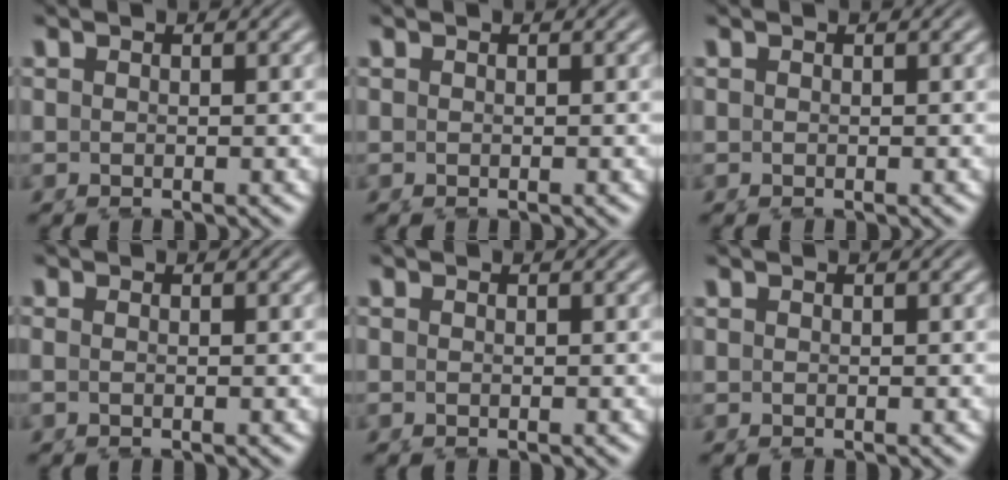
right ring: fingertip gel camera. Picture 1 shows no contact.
{"total": 0.0}
{"total": 0.0}
{"total": 0.8, "force": [-0.5, 0.3, 0.6], "torque": [-0.018, -0.004, -0.009]}
{"total": 0.5, "force": [-0.2, 0.4, 0.1], "torque": [-0.008, -0.001, -0.008]}
{"total": 0.0}